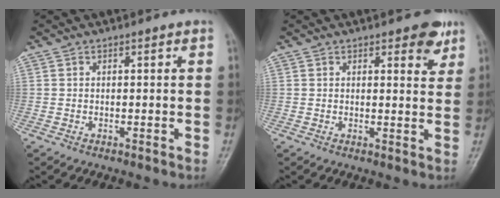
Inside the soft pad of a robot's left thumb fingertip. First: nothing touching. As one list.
[{"total": 4.3, "force": [2.5, 1.8, 2.9], "torque": [-0.023, -0.013, 0.028]}]